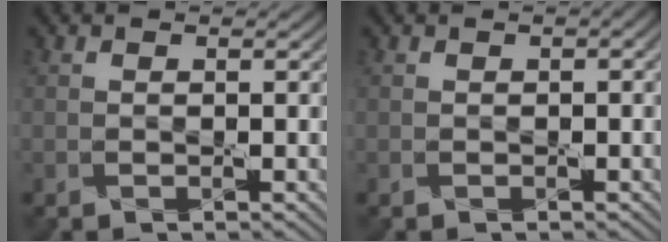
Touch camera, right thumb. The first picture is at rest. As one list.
[{"total": 0.9, "force": [0.1, 0.3, 0.9], "torque": [-0.013, 0.004, 0.003]}]